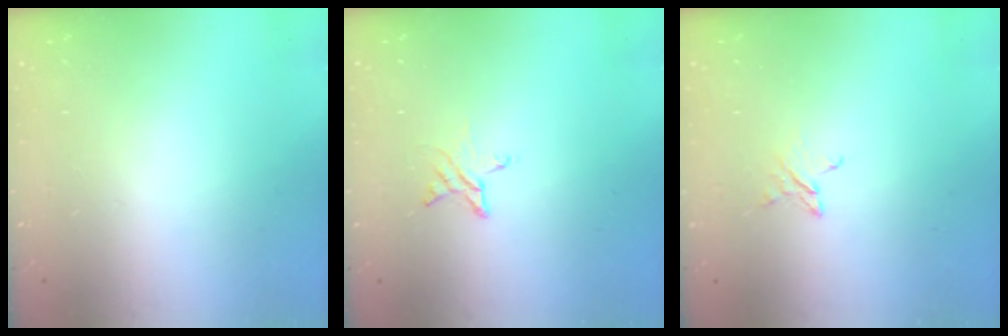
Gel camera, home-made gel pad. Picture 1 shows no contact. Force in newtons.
{"total": 4.1, "press": 4.1, "slide": 0.4}
{"total": 3.1, "press": 3.1, "slide": 0.2}